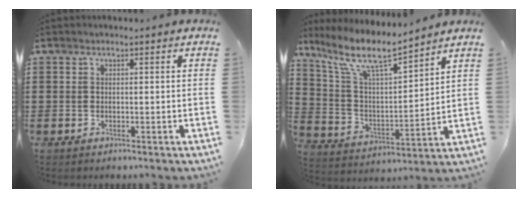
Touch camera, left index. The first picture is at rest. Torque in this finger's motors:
{"motor_torque": [2.14, 0.00, 0.29, 0.19]}